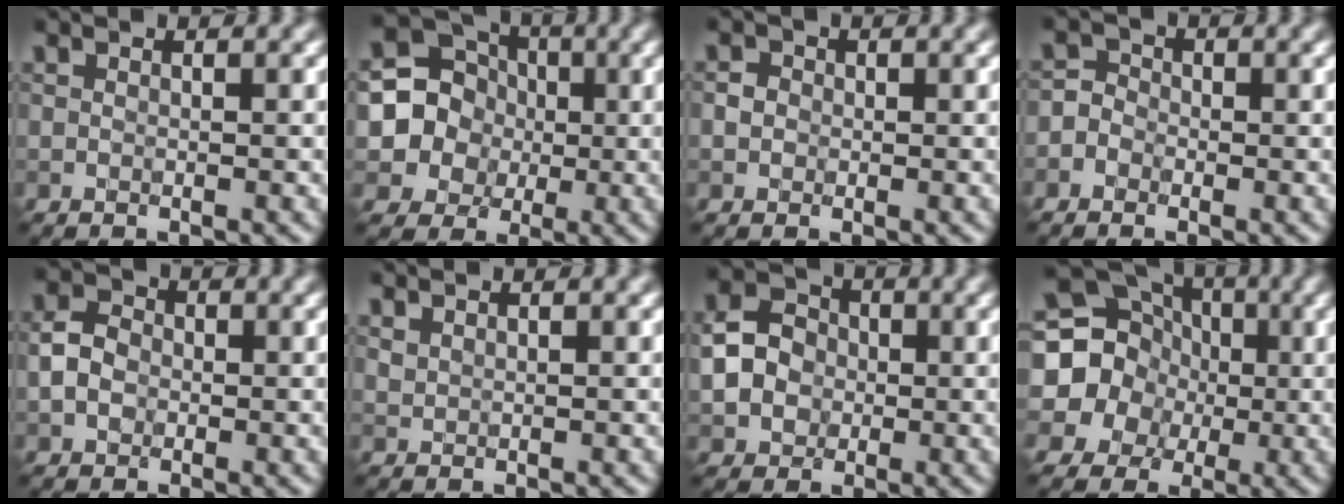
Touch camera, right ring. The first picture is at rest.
{"total": 9.0, "force": [0.4, 8.6, 2.3], "torque": [-0.053, 0.029, 0.000]}
{"total": 1.0, "force": [-0.1, 1.0, 0.2], "torque": [0.001, 0.001, -0.007]}
{"total": 1.6, "force": [-0.9, 1.3, 0.4], "torque": [0.007, 0.009, -0.023]}
{"total": 2.6, "force": [-0.5, 2.1, 1.3], "torque": [-0.026, 0.005, -0.016]}
{"total": 0.7, "force": [0.6, 0.3, 0.1], "torque": [-0.006, 0.001, 0.017]}
{"total": 4.5, "force": [0.0, 3.9, 2.2], "torque": [-0.042, 0.008, -0.004]}
{"total": 14.8, "force": [1.0, 14.0, 4.7], "torque": [-0.124, 0.023, -0.017]}